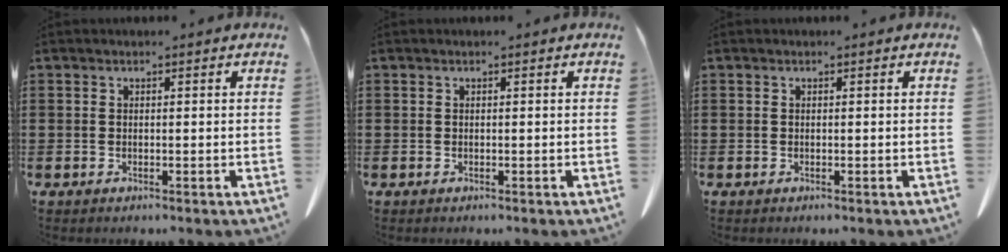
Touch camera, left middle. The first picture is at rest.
{"total": 0.0}
{"total": 0.0}